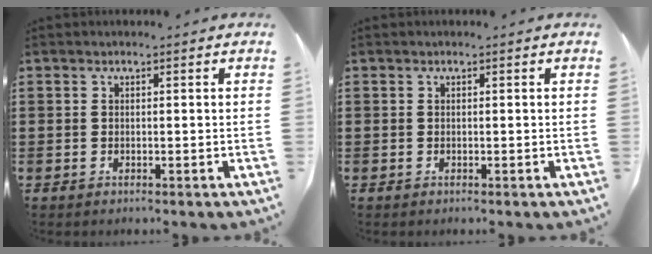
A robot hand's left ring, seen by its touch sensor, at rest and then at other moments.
{"total": 0.0}